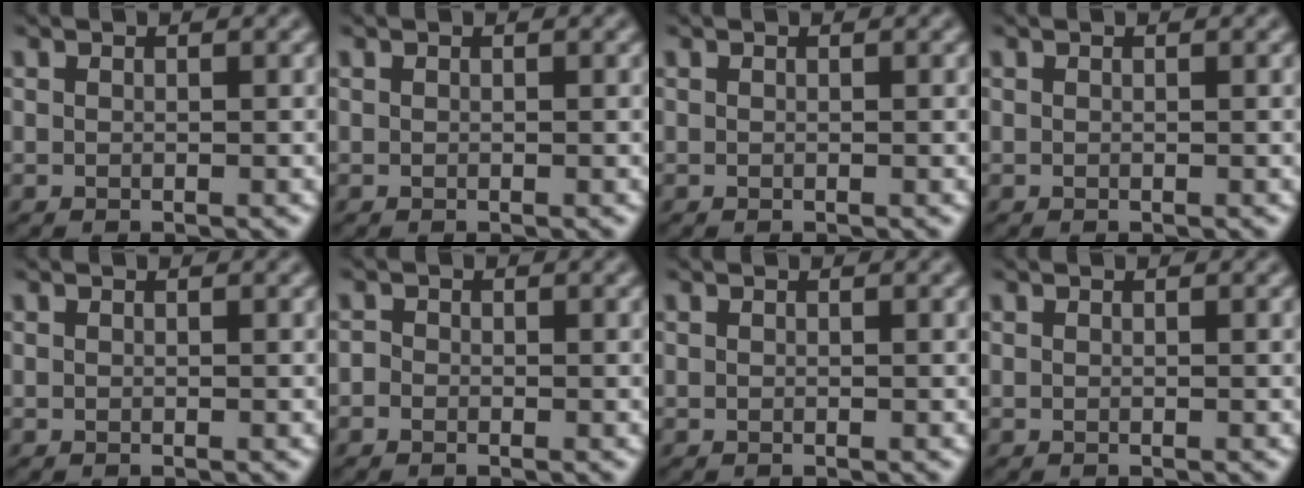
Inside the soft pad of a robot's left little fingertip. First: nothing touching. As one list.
[{"total": 0.0}, {"total": 0.0}, {"total": 0.0}, {"total": 0.0}, {"total": 0.7, "force": [-0.2, 0.7, 0.1], "torque": [0.007, 0.001, -0.014]}, {"total": 0.0}, {"total": 0.0}]